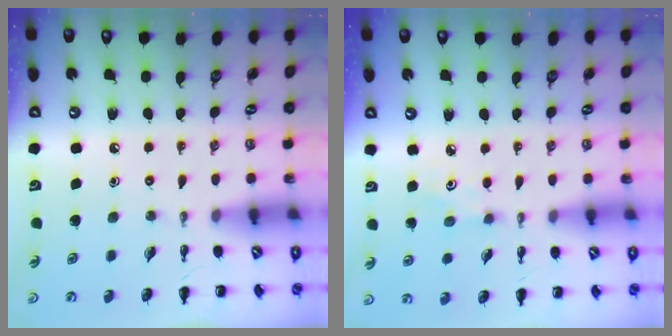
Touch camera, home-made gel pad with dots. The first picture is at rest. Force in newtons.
{"total": 1.8, "press": 1.7, "slide": 0.6}